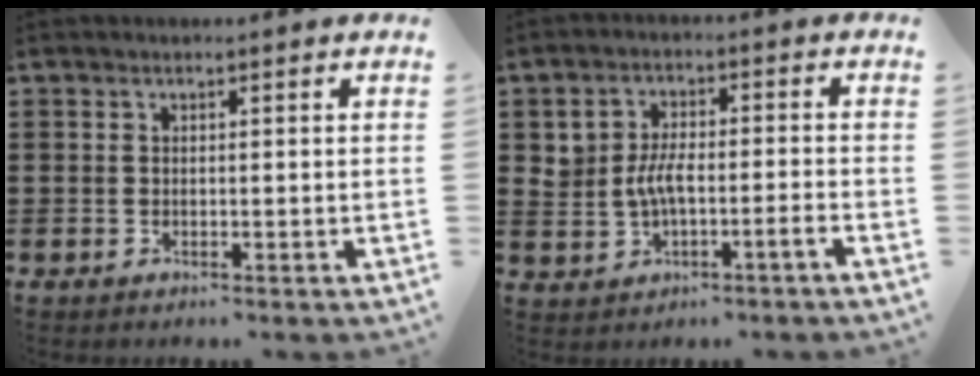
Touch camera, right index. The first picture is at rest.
{"total": 3.9, "force": [-0.9, 1.7, 3.4], "torque": [-0.072, 0.006, -0.021]}